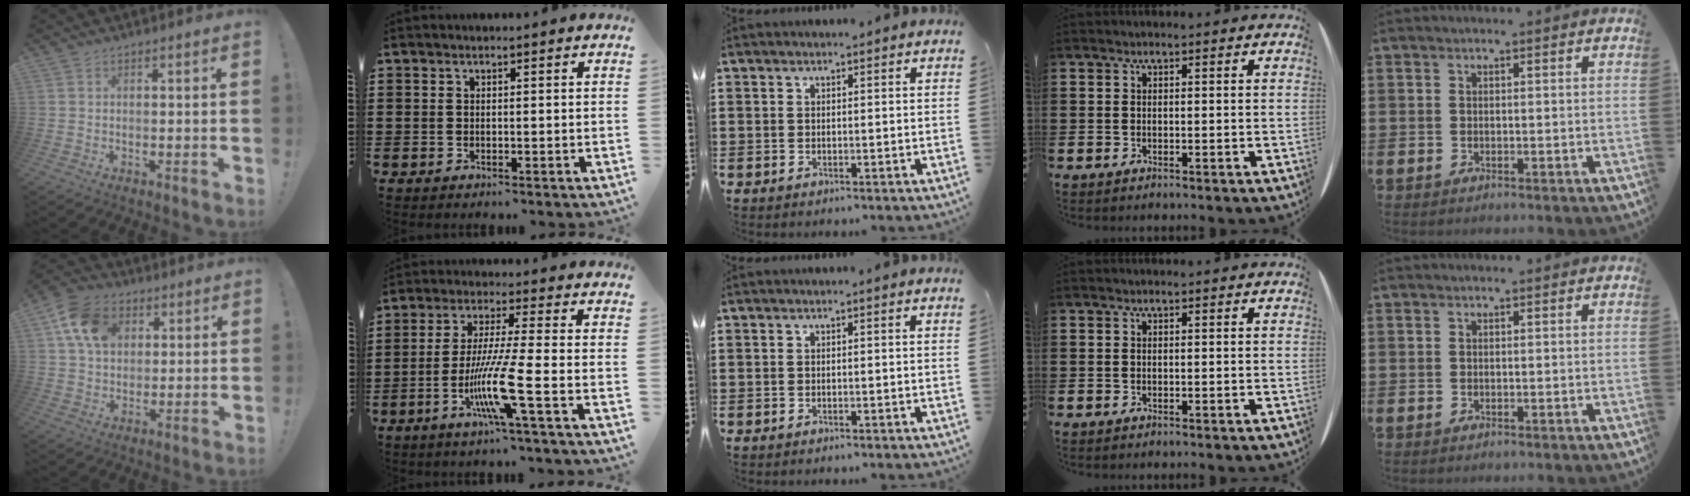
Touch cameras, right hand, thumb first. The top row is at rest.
{"thumb": {"total": 13.0, "force": [4.8, 9.8, 7.0], "torque": [-0.110, -0.002, 0.098]}, "index": {"total": 10.1, "force": [-3.7, -0.2, 9.4], "torque": [-0.197, -0.021, -0.076]}}